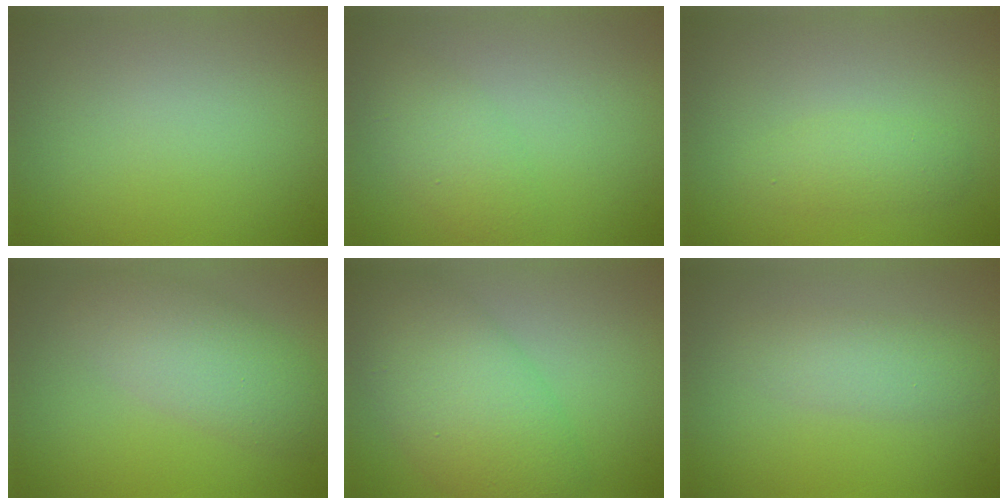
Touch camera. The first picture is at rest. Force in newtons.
{"total": 2.7, "press": 2.7, "slide": 0.1}
{"total": 1.7, "press": 1.7, "slide": 0.0}
{"total": 4.8, "press": 4.8, "slide": 0.1}
{"total": 8.0, "press": 8.0, "slide": 0.2}
{"total": 2.6, "press": 2.6, "slide": 0.1}